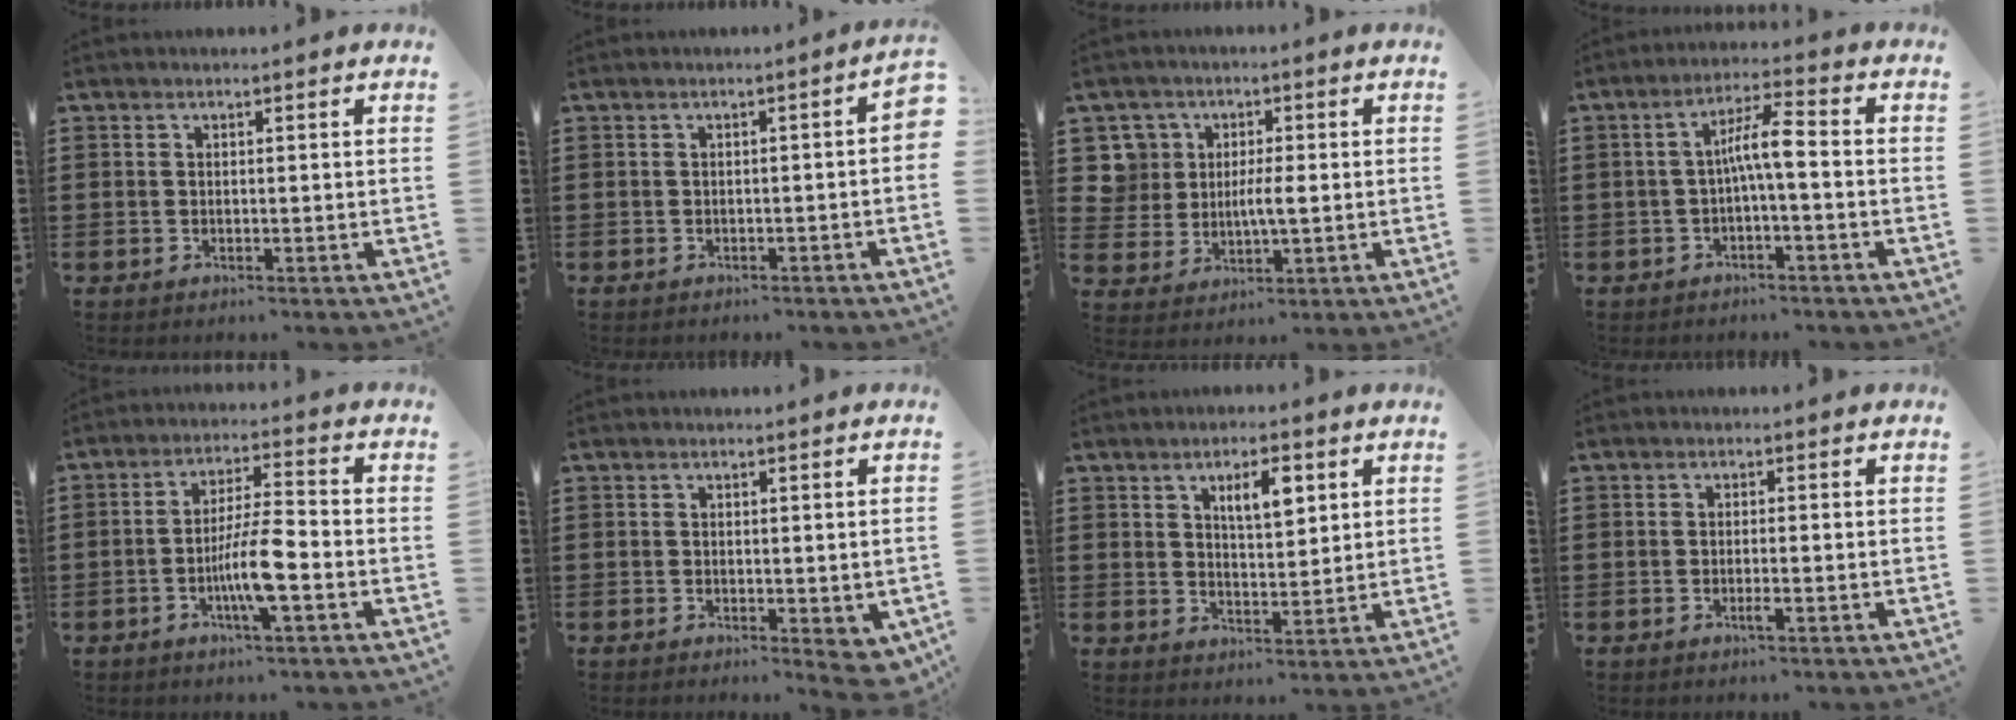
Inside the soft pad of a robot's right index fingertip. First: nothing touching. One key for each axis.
{"total": 1.7, "fx": -1.0, "fy": 0.4, "fz": 1.3, "tx": -0.022, "ty": 0.000, "tz": -0.020}
{"total": 5.1, "fx": 0.8, "fy": 4.4, "fz": 2.4, "tx": -0.059, "ty": 0.012, "tz": 0.012}
{"total": 5.8, "fx": -0.8, "fy": 1.0, "fz": 5.7, "tx": -0.107, "ty": 0.012, "tz": -0.019}
{"total": 7.6, "fx": -2.6, "fy": 1.2, "fz": 7.0, "tx": -0.136, "ty": -0.005, "tz": -0.053}
{"total": 1.4, "fx": -0.1, "fy": 0.7, "fz": 1.3, "tx": -0.023, "ty": 0.002, "tz": -0.001}
{"total": 4.9, "fx": 2.3, "fy": 1.8, "fz": 3.9, "tx": -0.068, "ty": 0.003, "tz": 0.035}
{"total": 1.6, "fx": -0.8, "fy": 0.0, "fz": 1.3, "tx": -0.022, "ty": -0.005, "tz": -0.014}